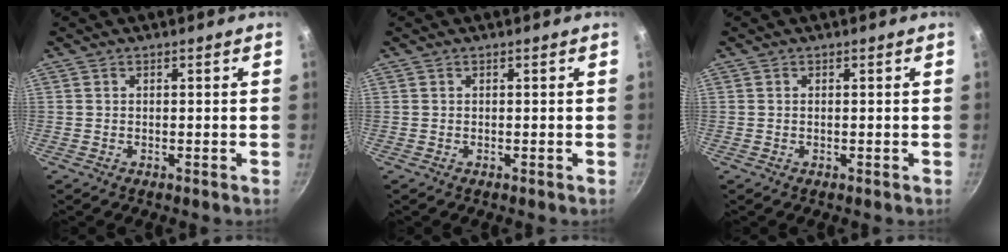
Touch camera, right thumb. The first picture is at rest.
{"total": 0.0}
{"total": 0.0}